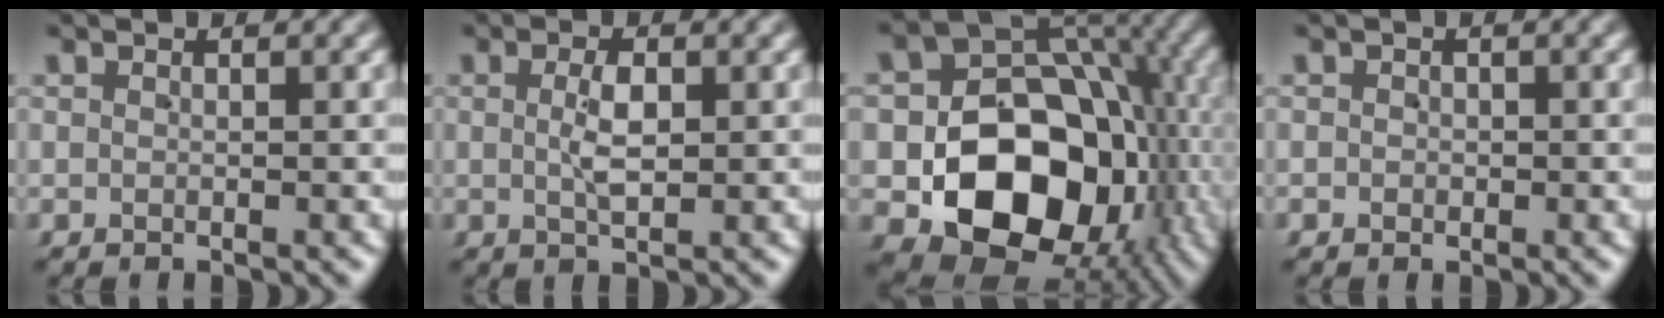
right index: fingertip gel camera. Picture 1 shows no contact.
{"total": 2.3, "force": [0.1, 0.8, 2.2], "torque": [-0.039, 0.001, 0.003]}
{"total": 19.7, "force": [-3.3, 14.3, 13.1], "torque": [-0.239, -0.065, -0.026]}
{"total": 0.8, "force": [-0.4, 0.7, 0.0], "torque": [0.000, -0.005, -0.005]}